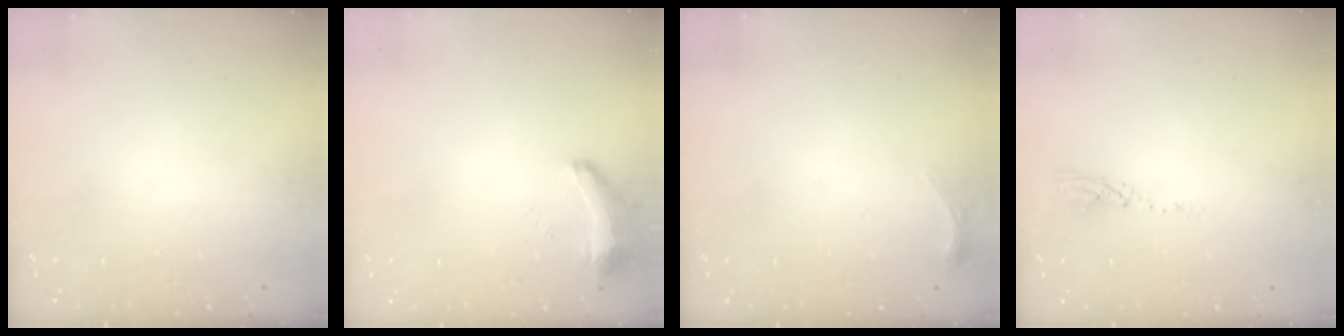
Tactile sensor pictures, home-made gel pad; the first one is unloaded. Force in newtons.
{"total": 8.8, "press": 8.7, "slide": 1.3}
{"total": 3.9, "press": 3.8, "slide": 0.7}
{"total": 3.5, "press": 3.5, "slide": 0.3}